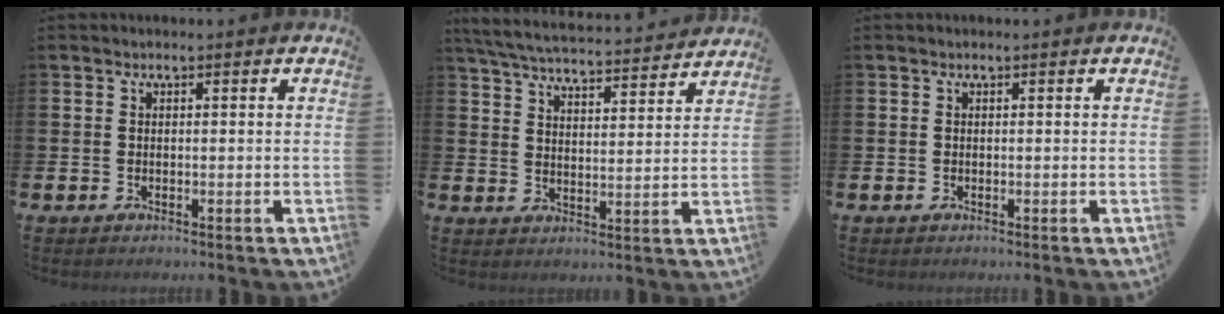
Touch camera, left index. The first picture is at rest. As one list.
[{"total": 5.9, "force": [5.7, 0.5, 1.2], "torque": [-0.044, -0.043, 0.098]}, {"total": 0.0}]